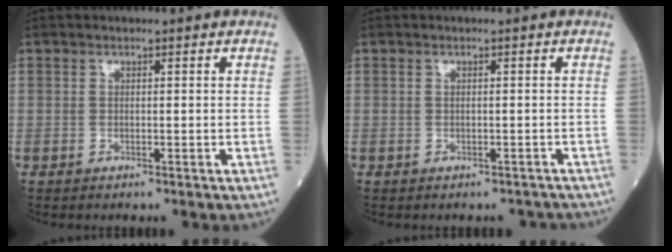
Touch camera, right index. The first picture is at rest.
{"total": 1.3, "force": [-1.1, 0.7, 0.2], "torque": [0.006, 0.008, -0.014]}